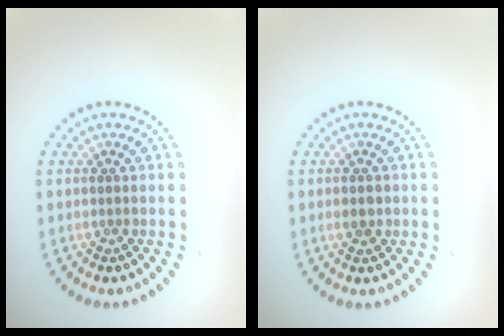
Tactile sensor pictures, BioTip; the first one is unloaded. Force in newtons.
{"total": 1.4, "press": 1.4, "slide": 0.0}